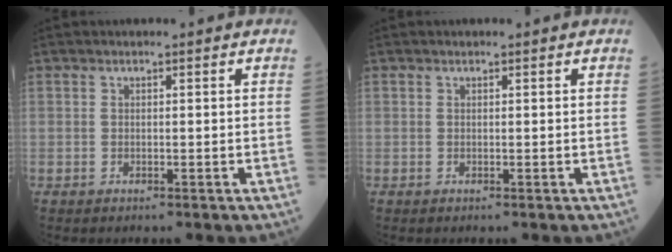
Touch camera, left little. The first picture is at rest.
{"total": 0.0}